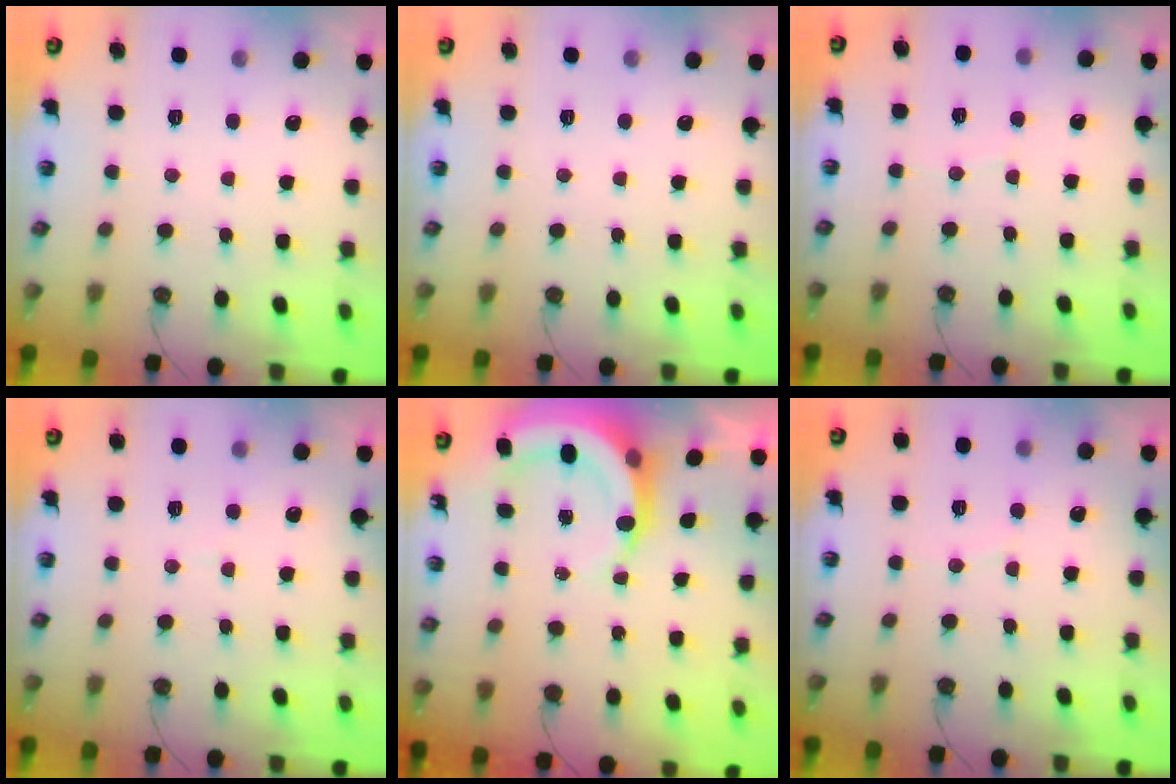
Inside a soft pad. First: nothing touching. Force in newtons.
{"total": 0.0}
{"total": 3.7, "press": 3.7, "slide": 0.3}
{"total": 2.6, "press": 2.6, "slide": 0.2}
{"total": 6.7, "press": 6.7, "slide": 1.0}
{"total": 2.2, "press": 2.0, "slide": 0.9}